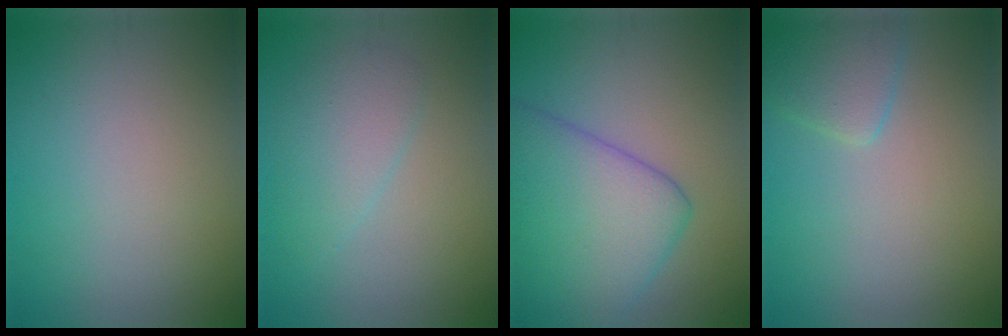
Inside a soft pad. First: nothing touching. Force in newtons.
{"total": 2.9, "press": 2.9, "slide": 0.2}
{"total": 8.9, "press": 8.9, "slide": 0.3}
{"total": 2.6, "press": 2.6, "slide": 0.2}